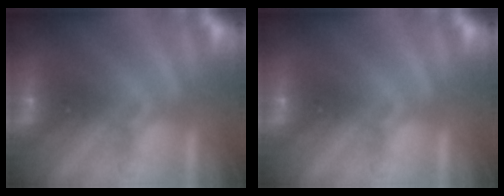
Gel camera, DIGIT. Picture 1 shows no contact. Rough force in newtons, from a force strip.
{"total": 0.0}